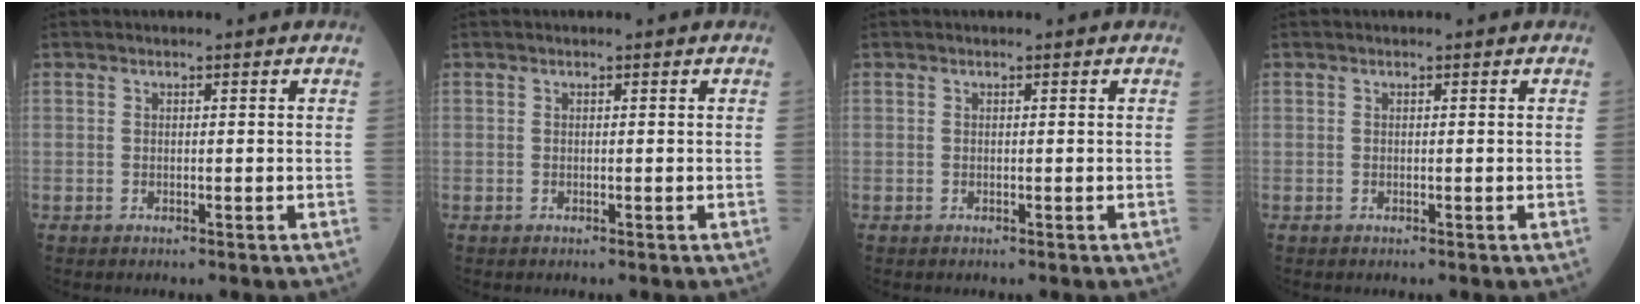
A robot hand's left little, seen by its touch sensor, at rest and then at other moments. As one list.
[{"total": 0.0}, {"total": 0.0}, {"total": 0.0}]